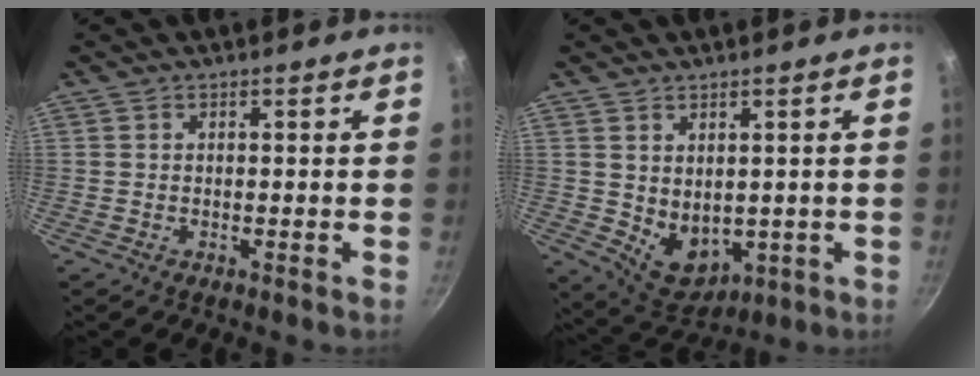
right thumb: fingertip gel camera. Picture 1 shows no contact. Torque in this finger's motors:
{"motor_torque": [-0.97, 0.56, 0.31, 0.54, 0.03]}